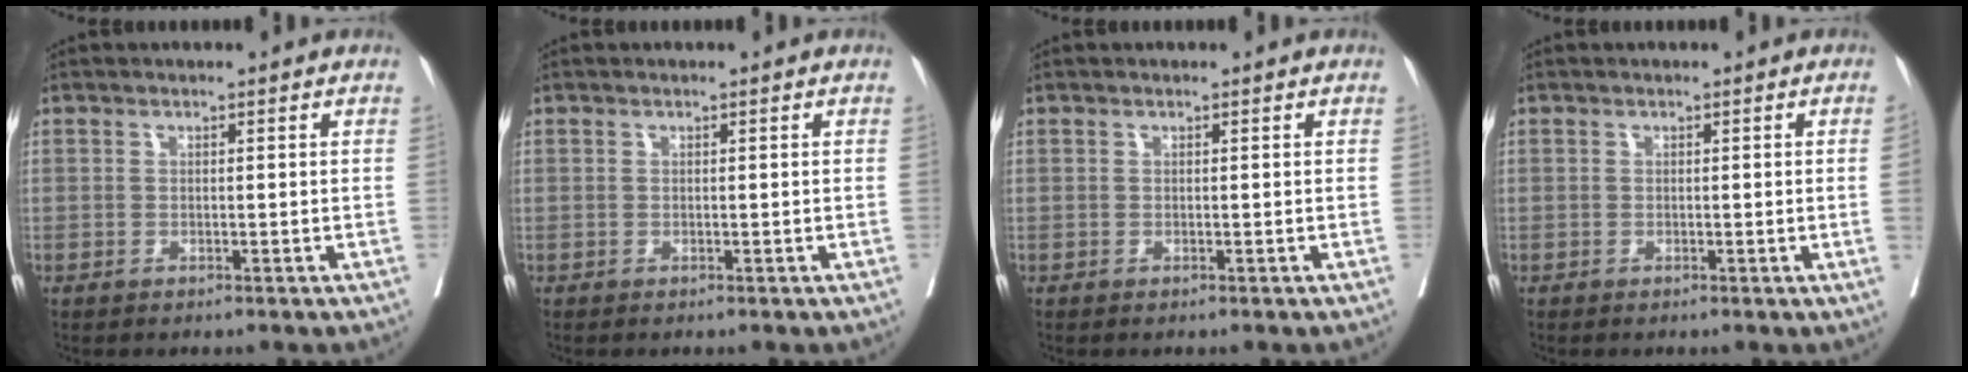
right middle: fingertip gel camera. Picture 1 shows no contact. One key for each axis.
{"total": 0.0}
{"total": 0.0}
{"total": 1.7, "fx": -0.1, "fy": -0.7, "fz": 1.6, "tx": -0.025, "ty": -0.002, "tz": 0.002}